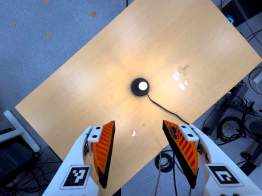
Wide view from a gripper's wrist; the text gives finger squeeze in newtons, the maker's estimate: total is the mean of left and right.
{"total": 0.0}